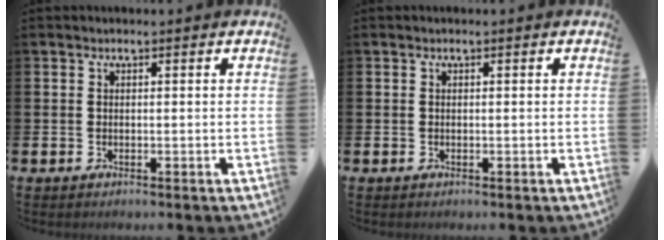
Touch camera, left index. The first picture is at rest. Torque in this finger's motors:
{"motor_torque": [0.00, 0.00, -0.03, -0.01]}